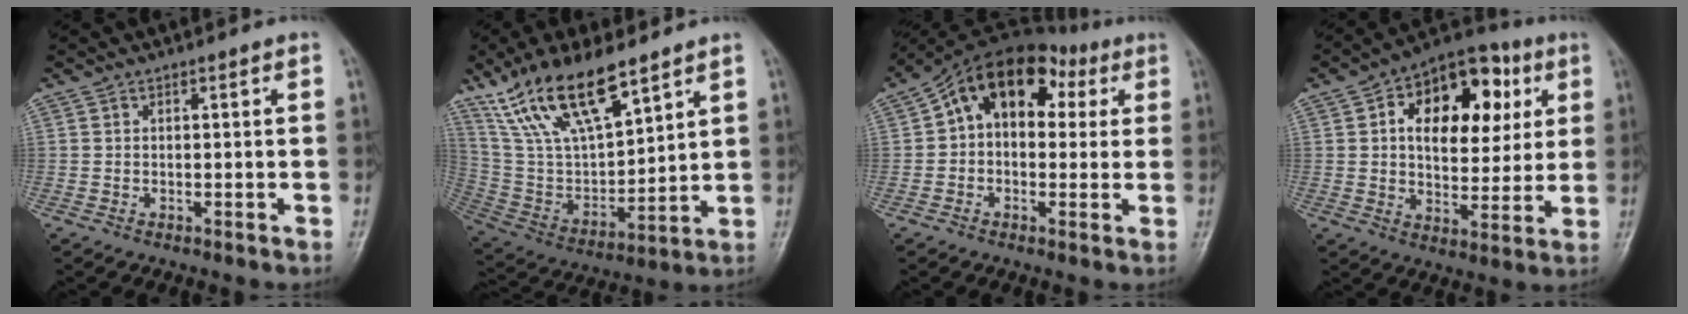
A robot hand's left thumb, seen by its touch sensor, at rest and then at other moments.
{"total": 18.8, "force": [12.5, 6.8, 12.2], "torque": [-0.203, -0.047, 0.251]}
{"total": 13.0, "force": [3.3, 8.9, 8.9], "torque": [-0.100, 0.038, 0.039]}
{"total": 19.2, "force": [5.7, 11.5, 14.3], "torque": [-0.158, 0.004, 0.082]}